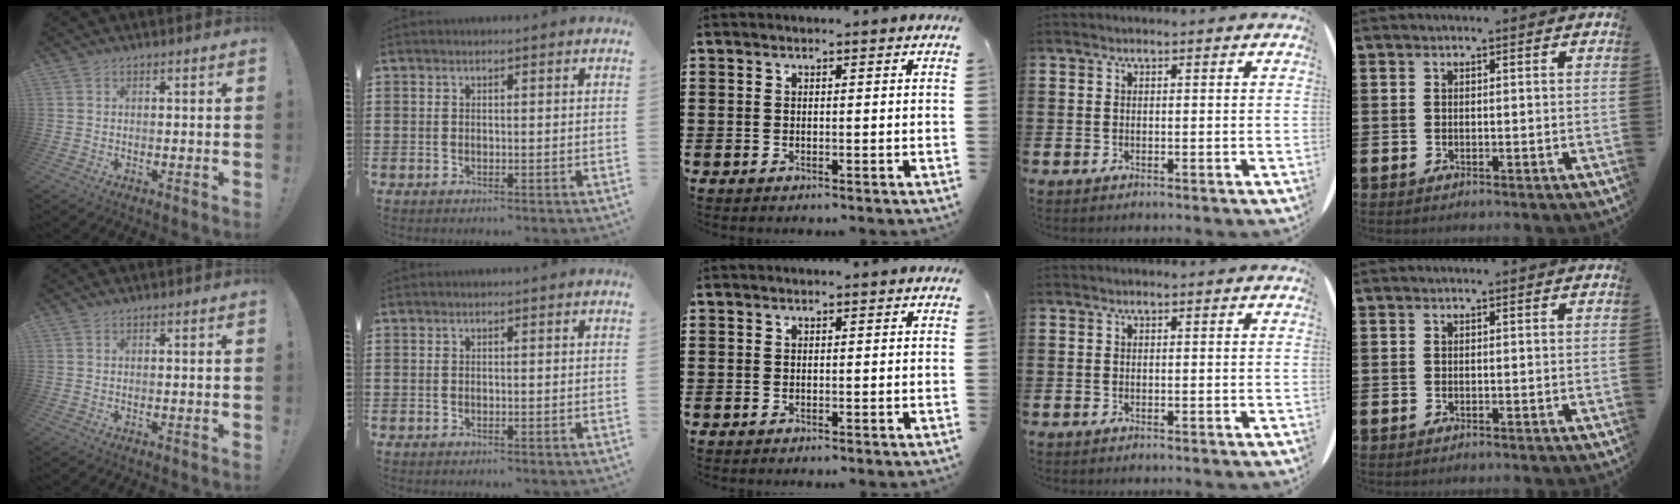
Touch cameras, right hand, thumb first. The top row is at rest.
{}